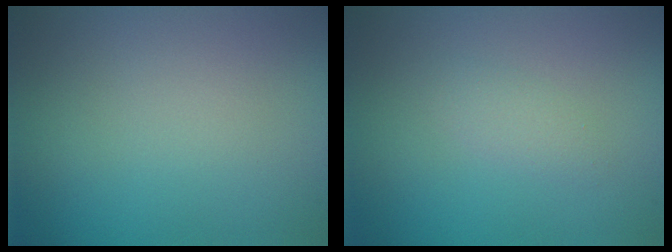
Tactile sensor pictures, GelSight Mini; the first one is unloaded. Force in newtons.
{"total": 1.2, "press": 1.2, "slide": 0.0}